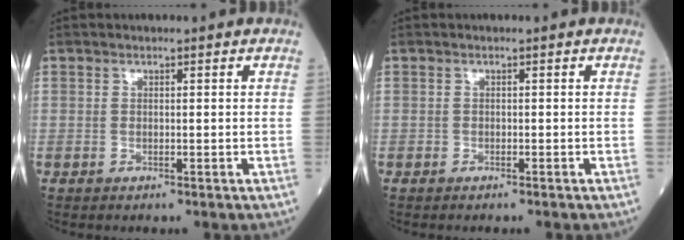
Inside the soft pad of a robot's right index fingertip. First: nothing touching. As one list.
[{"total": 0.6, "force": [-0.5, 0.2, 0.0], "torque": [-0.005, 0.001, -0.011]}]